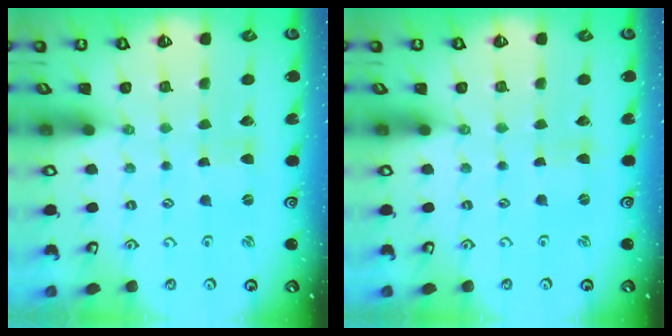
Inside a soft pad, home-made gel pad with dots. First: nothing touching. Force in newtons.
{"total": 0.0}